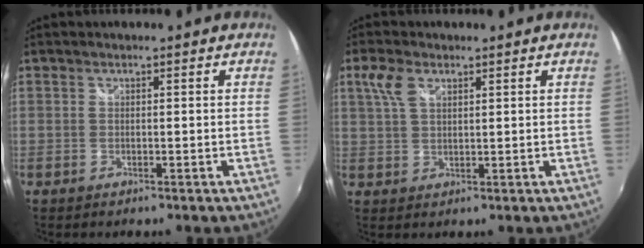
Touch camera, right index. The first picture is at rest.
{"total": 4.6, "force": [2.2, 2.5, 3.2], "torque": [-0.071, 0.011, 0.045]}